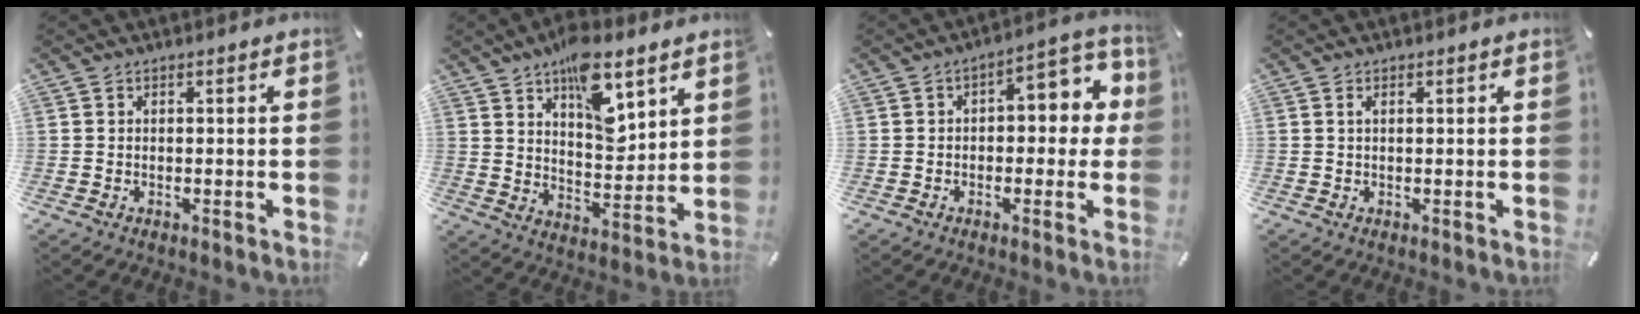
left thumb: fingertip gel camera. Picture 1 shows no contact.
{"total": 13.3, "force": [8.4, 6.5, 8.1], "torque": [-0.110, -0.051, 0.146]}
{"total": 8.3, "force": [0.7, 4.7, 6.9], "torque": [-0.080, -0.012, 0.003]}
{"total": 0.8, "force": [0.3, 0.2, 0.8], "torque": [-0.014, 0.000, 0.004]}